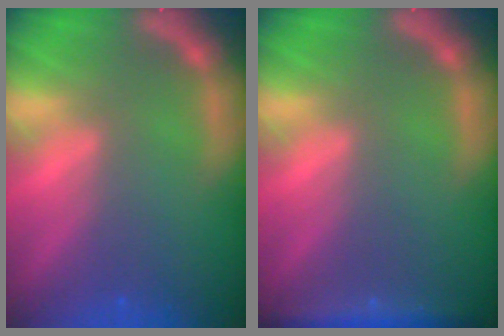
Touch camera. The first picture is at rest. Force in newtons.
{"total": 3.5}